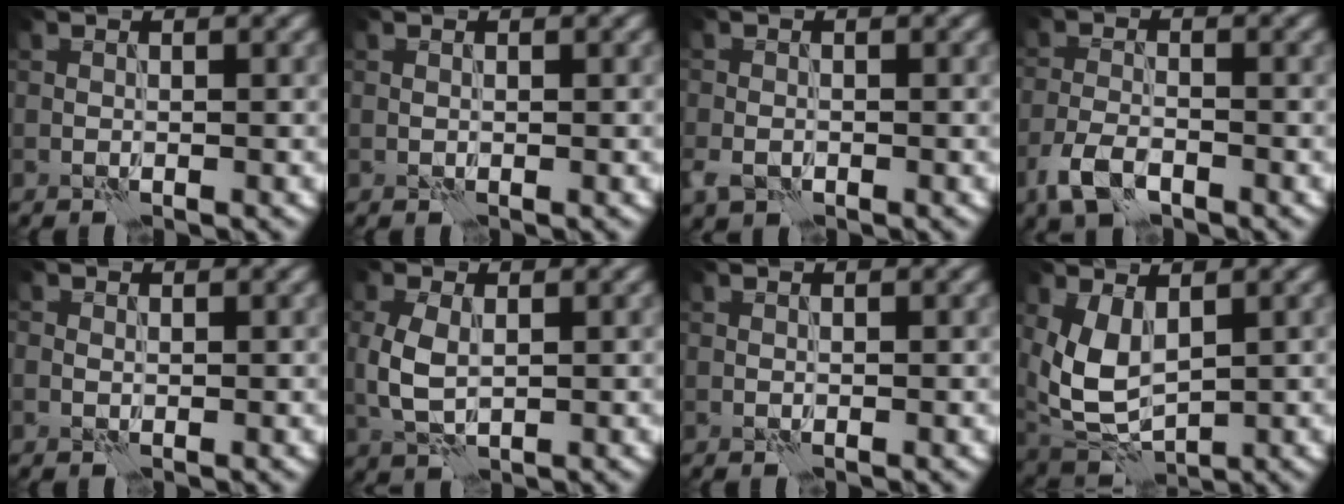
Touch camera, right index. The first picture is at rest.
{"total": 0.0}
{"total": 1.8, "force": [-0.8, 1.4, 0.8], "torque": [-0.019, -0.003, -0.022]}
{"total": 3.5, "force": [-2.3, 1.7, 2.1], "torque": [-0.045, -0.004, -0.052]}
{"total": 0.6, "force": [0.2, 0.5, 0.2], "torque": [-0.006, -0.004, 0.001]}
{"total": 3.4, "force": [0.4, 2.2, 2.6], "torque": [-0.067, 0.000, 0.009]}
{"total": 0.0}
{"total": 5.4, "force": [1.4, 3.3, 4.1], "torque": [-0.104, -0.007, 0.031]}